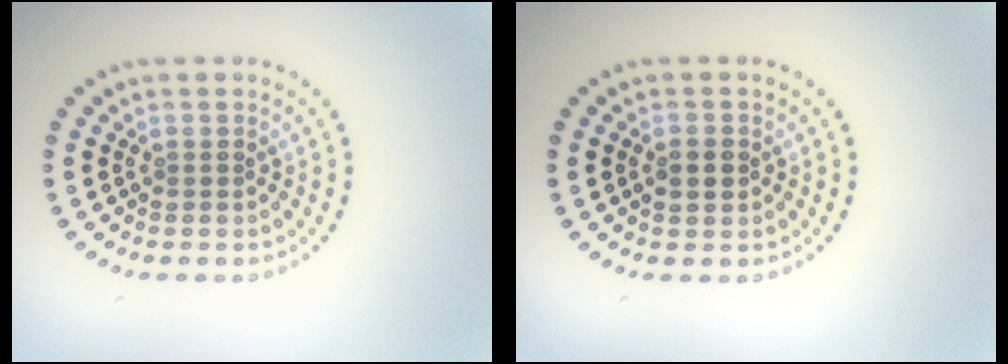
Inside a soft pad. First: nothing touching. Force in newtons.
{"total": 2.1, "press": 2.1, "slide": 0.1}